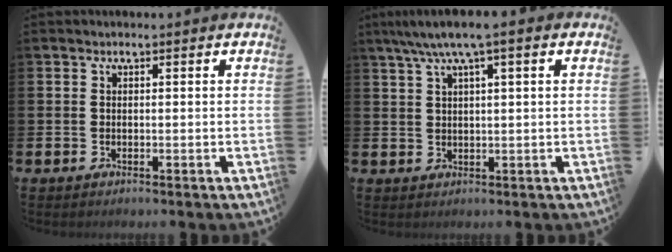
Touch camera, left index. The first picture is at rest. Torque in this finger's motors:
{"motor_torque": [1.07, -1.07, 0.35, 0.21]}